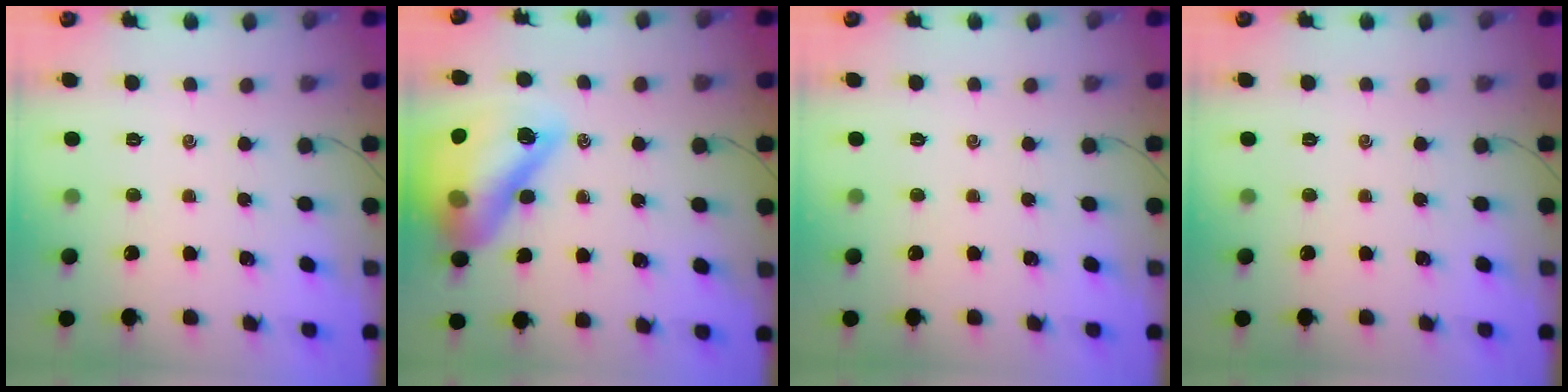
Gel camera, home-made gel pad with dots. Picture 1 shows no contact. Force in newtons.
{"total": 20.3, "press": 19.9, "slide": 4.0}
{"total": 0.0}
{"total": 0.0}